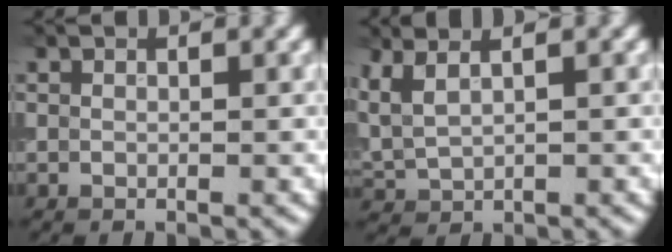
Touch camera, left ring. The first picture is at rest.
{"total": 3.4, "force": [2.1, 1.3, 2.3], "torque": [-0.062, 0.014, 0.041]}